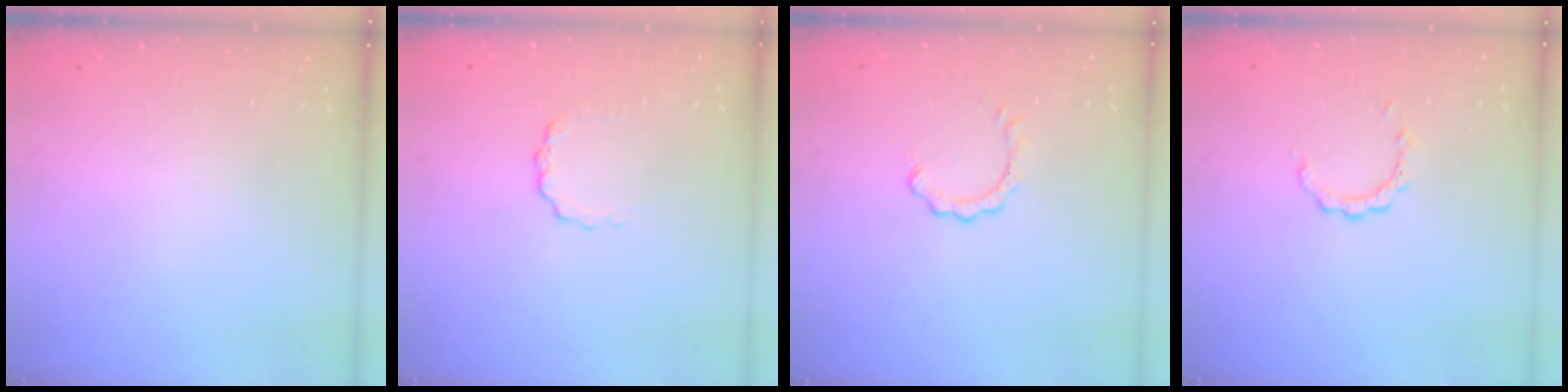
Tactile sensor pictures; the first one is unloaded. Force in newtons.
{"total": 3.8, "press": 3.8, "slide": 0.4}
{"total": 1.0, "press": 1.0, "slide": 0.2}
{"total": 2.3, "press": 2.3, "slide": 0.3}